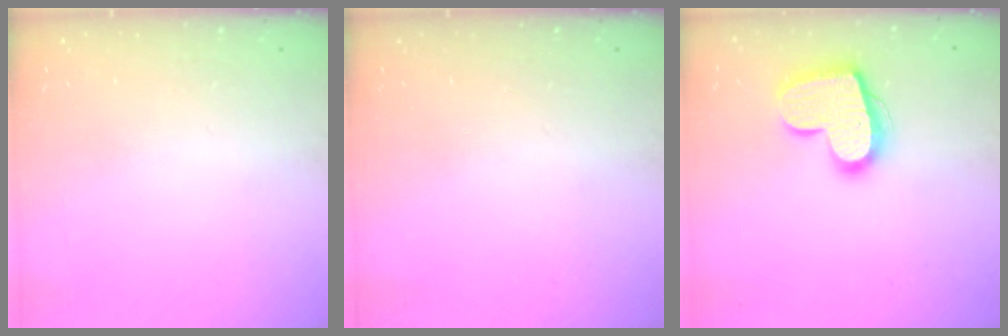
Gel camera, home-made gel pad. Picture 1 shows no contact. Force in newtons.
{"total": 0.0}
{"total": 15.8, "press": 15.8, "slide": 1.0}